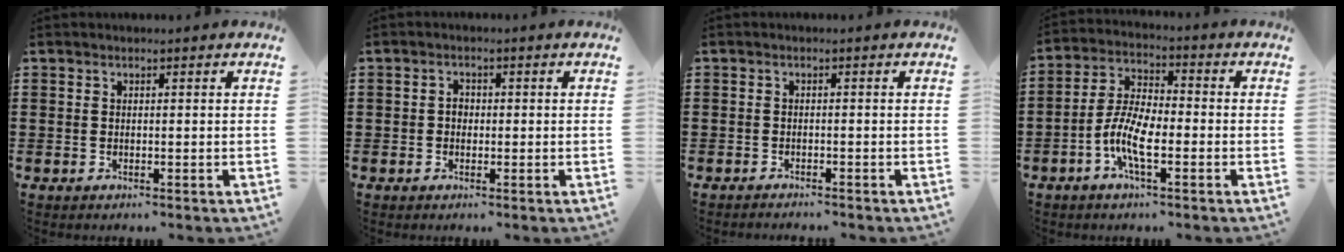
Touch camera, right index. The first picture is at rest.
{"total": 1.4, "force": [-0.3, 1.1, 0.8], "torque": [-0.018, 0.003, -0.006]}
{"total": 1.0, "force": [-1.0, 0.1, -0.1], "torque": [-0.001, 0.003, -0.022]}
{"total": 7.7, "force": [-2.9, 2.7, 6.6], "torque": [-0.158, -0.010, -0.061]}